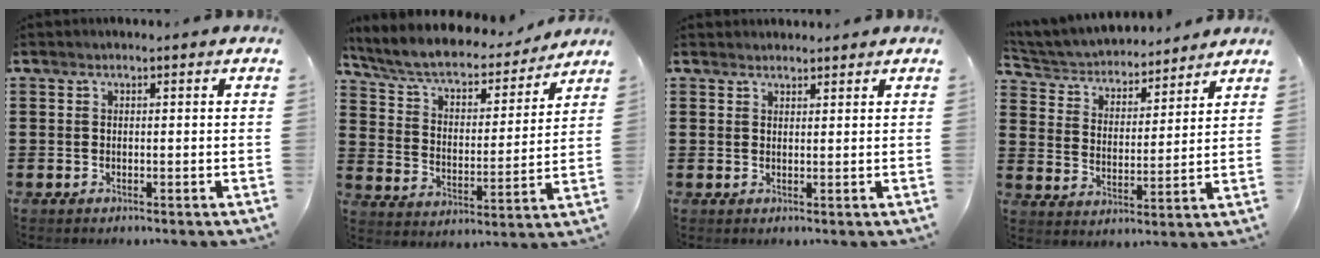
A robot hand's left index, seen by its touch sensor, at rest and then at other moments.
{"total": 6.1, "force": [5.2, 1.4, 2.7], "torque": [-0.076, -0.036, 0.084]}
{"total": 1.6, "force": [1.6, 0.4, 0.0], "torque": [-0.003, 0.001, 0.032]}
{"total": 4.1, "force": [4.0, 0.9, 0.2], "torque": [-0.029, -0.028, 0.063]}